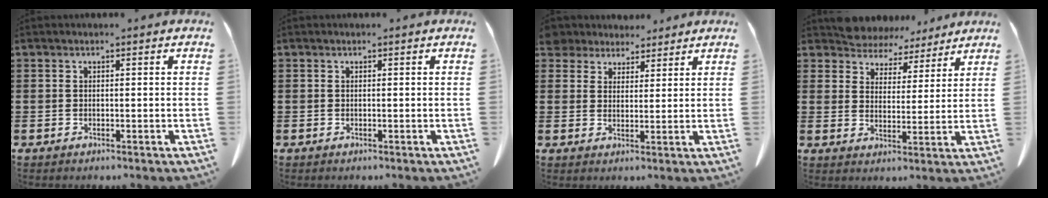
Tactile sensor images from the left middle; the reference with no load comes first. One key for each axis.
{"total": 0.0}
{"total": 4.3, "fx": 4.0, "fy": 1.6, "fz": 0.1, "tx": -0.019, "ty": -0.006, "tz": 0.078}
{"total": 5.2, "fx": 5.0, "fy": 1.5, "fz": -0.4, "tx": -0.023, "ty": -0.029, "tz": 0.092}